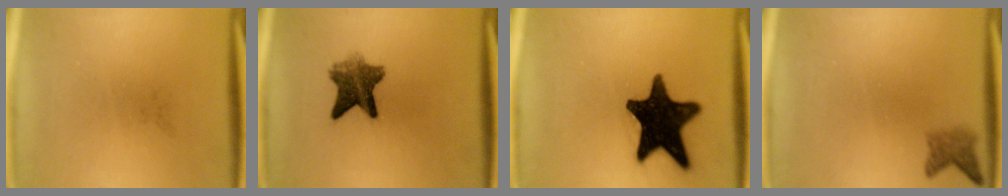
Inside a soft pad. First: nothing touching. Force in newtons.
{"total": 7.2}
{"total": 17.2}
{"total": 2.1}